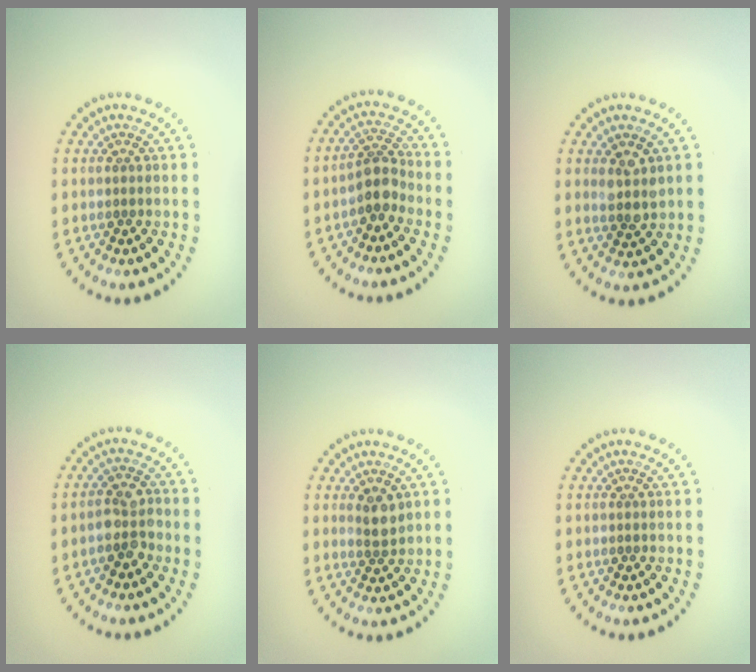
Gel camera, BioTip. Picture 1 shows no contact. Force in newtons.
{"total": 2.7, "press": 2.2, "slide": 1.6}
{"total": 2.3, "press": 2.1, "slide": 1.0}
{"total": 3.0, "press": 2.7, "slide": 1.2}
{"total": 1.9, "press": 1.6, "slide": 0.9}
{"total": 0.0}